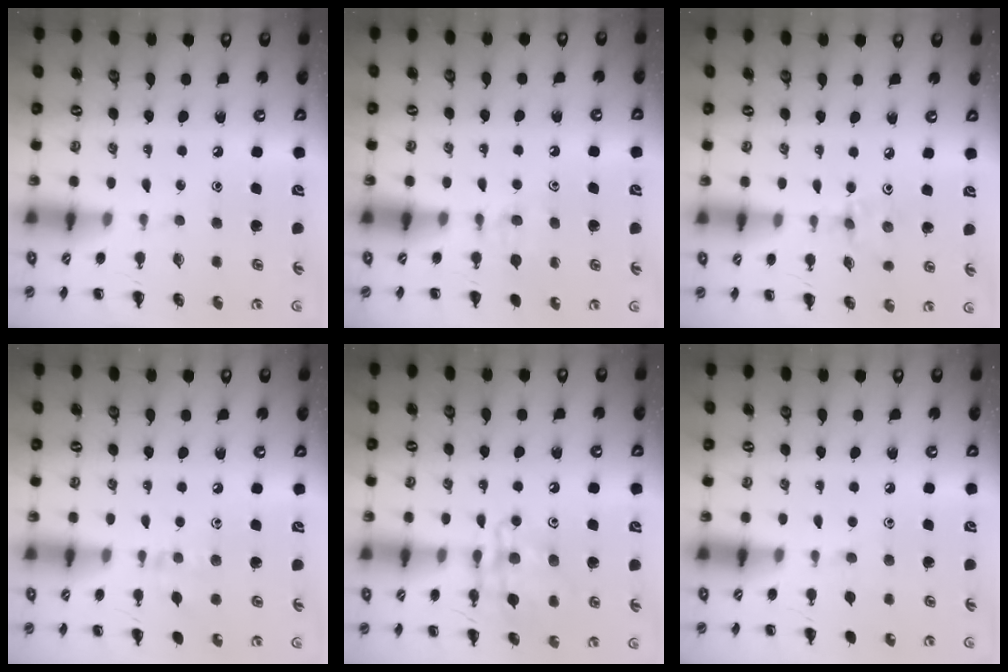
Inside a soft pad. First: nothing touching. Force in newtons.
{"total": 5.2, "press": 4.9, "slide": 1.9}
{"total": 2.2, "press": 2.1, "slide": 0.6}
{"total": 3.8, "press": 3.5, "slide": 1.4}
{"total": 15.0, "press": 14.9, "slide": 1.2}
{"total": 2.5, "press": 2.2, "slide": 1.2}